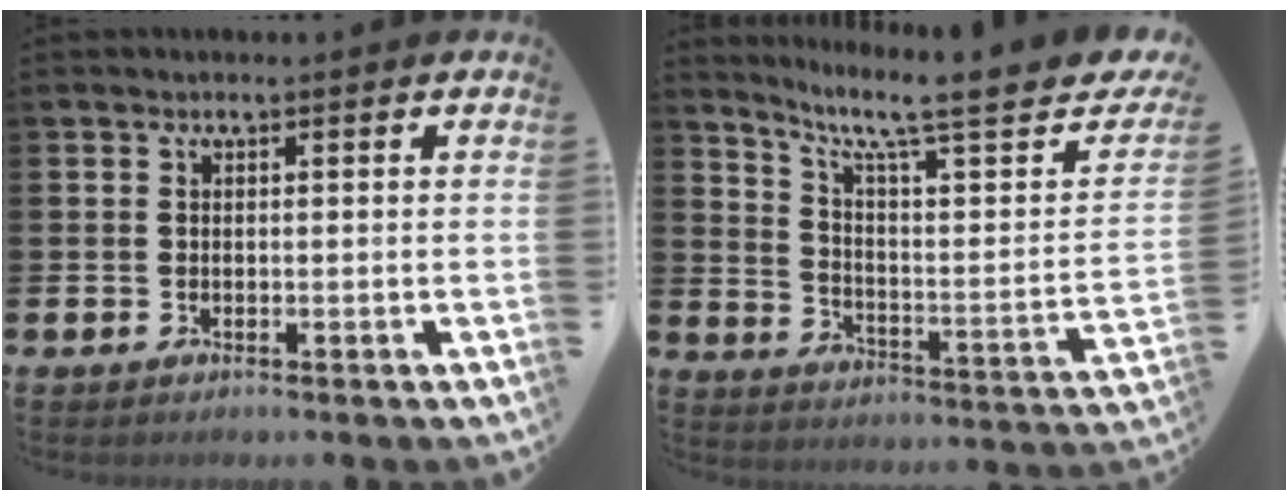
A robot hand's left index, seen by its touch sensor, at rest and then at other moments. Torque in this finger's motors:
{"motor_torque": [-0.26, -0.77, 0.37, 0.16]}